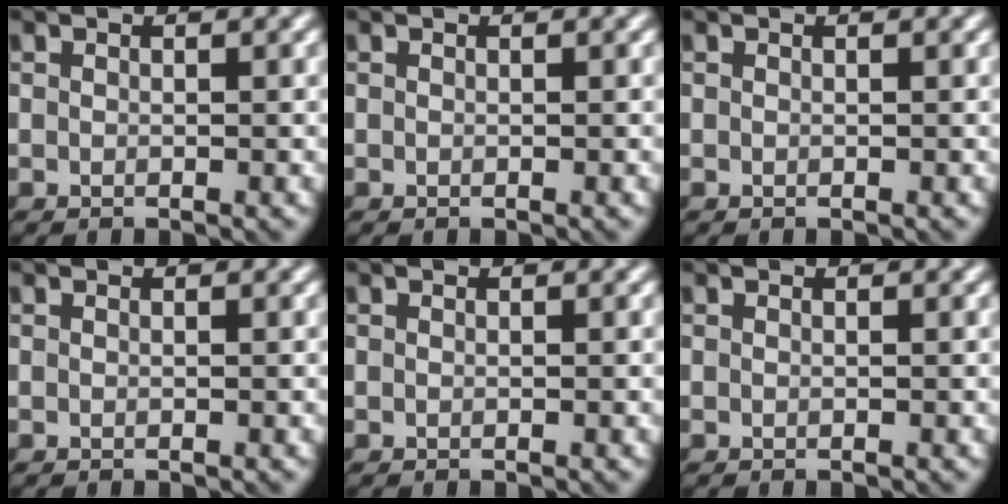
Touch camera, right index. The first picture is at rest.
{"total": 0.0}
{"total": 0.0}
{"total": 0.0}
{"total": 0.0}
{"total": 0.0}